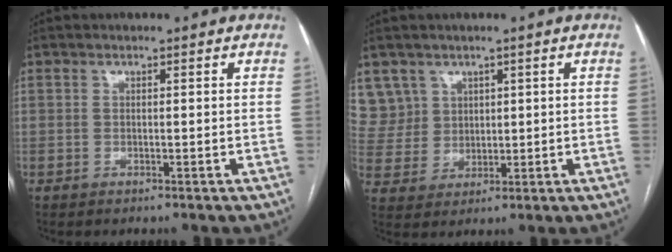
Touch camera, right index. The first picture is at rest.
{"total": 7.3, "force": [4.1, 6.0, 0.1], "torque": [-0.006, 0.015, 0.096]}